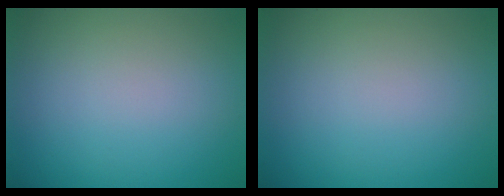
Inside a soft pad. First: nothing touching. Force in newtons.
{"total": 0.0}